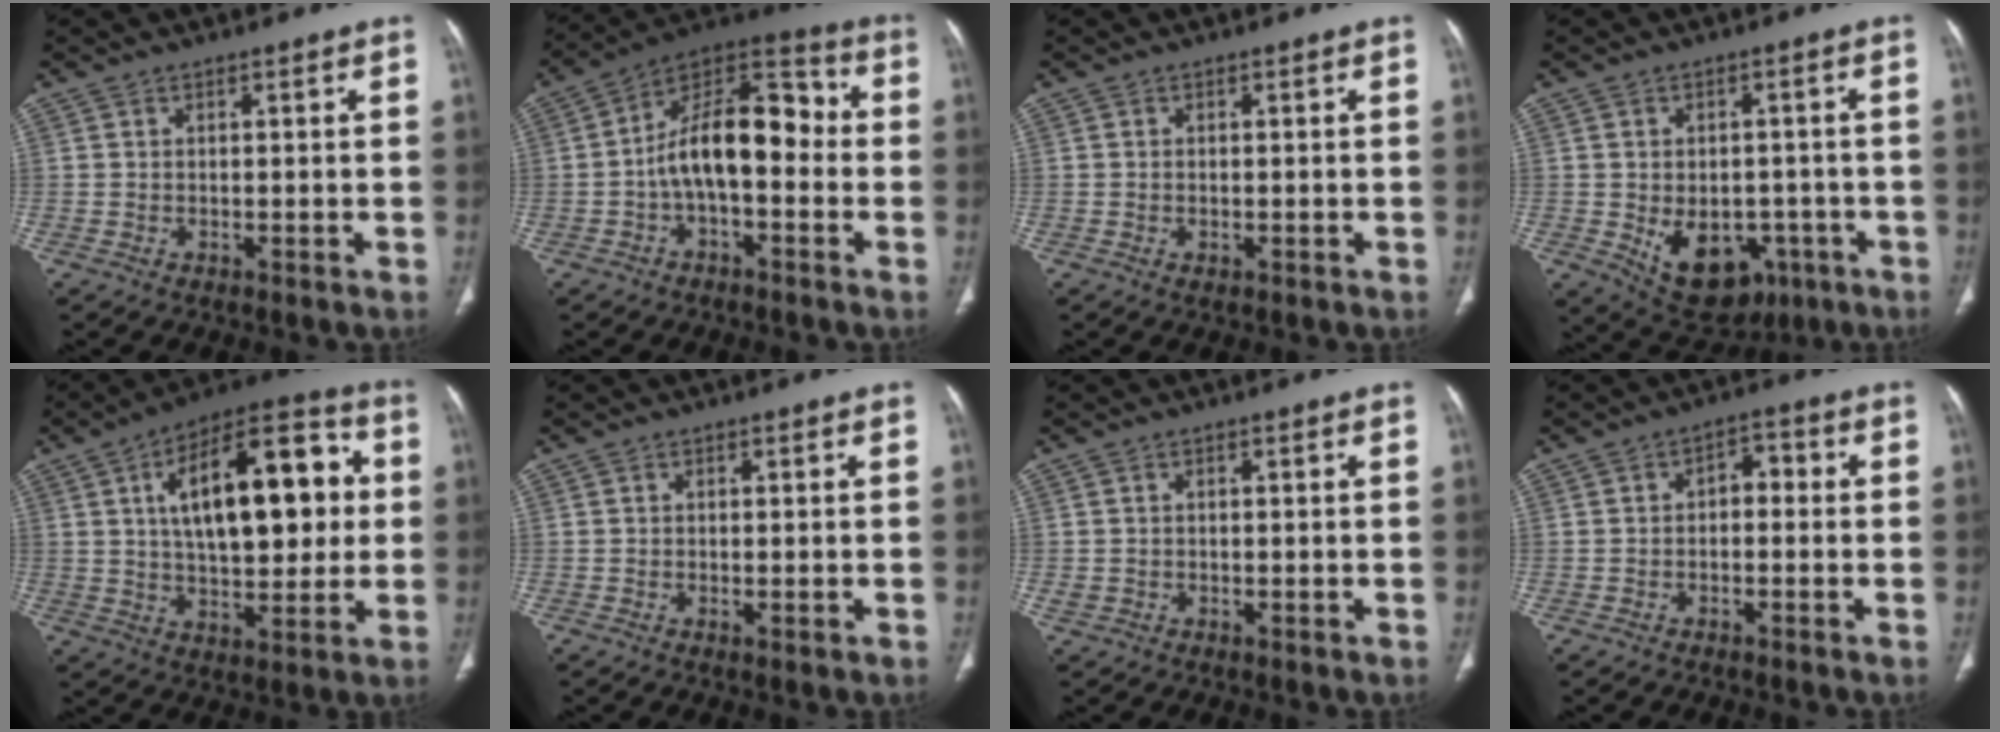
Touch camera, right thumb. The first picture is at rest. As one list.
[{"total": 15.6, "force": [-1.6, 8.1, 13.2], "torque": [-0.192, 0.051, -0.039]}, {"total": 0.9, "force": [-0.3, 0.5, 0.6], "torque": [-0.013, 0.001, -0.002]}, {"total": 13.1, "force": [-4.7, 9.0, 8.3], "torque": [-0.091, 0.014, -0.047]}, {"total": 22.8, "force": [4.3, 10.8, 19.6], "torque": [-0.268, 0.017, 0.059]}, {"total": 1.1, "force": [-0.3, 0.3, 1.0], "torque": [-0.018, -0.004, -0.004]}, {"total": 1.2, "force": [-0.2, 1.0, 0.7], "torque": [-0.015, 0.004, 0.000]}, {"total": 3.7, "force": [-0.4, 2.4, 2.8], "torque": [-0.027, 0.020, -0.016]}]